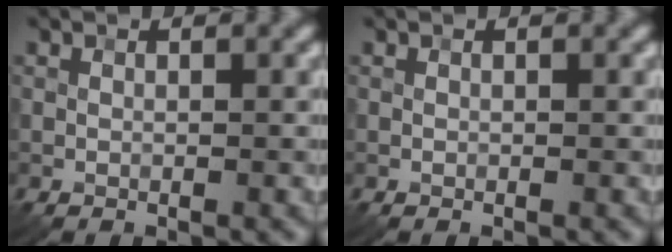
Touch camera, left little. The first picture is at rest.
{"total": 0.0}